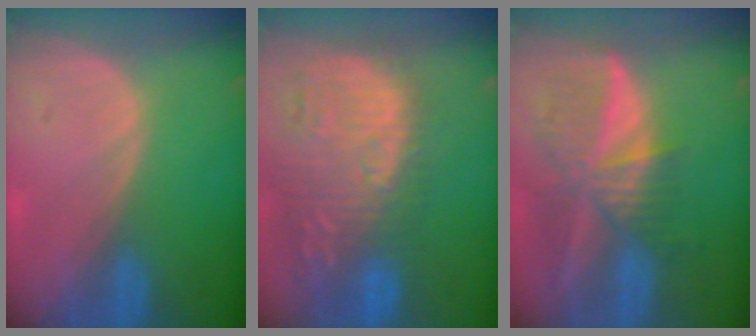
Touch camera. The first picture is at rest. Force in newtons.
{"total": 14.4, "press": 12.5, "slide": 7.2}
{"total": 9.3, "press": 8.1, "slide": 4.6}